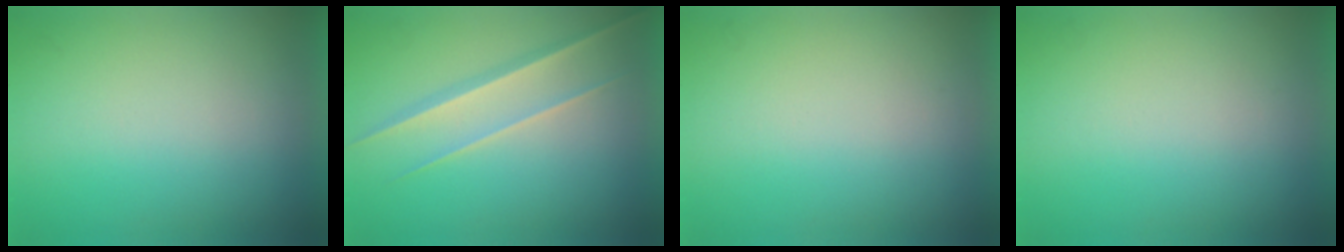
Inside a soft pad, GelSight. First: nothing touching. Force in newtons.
{"total": 1.5}
{"total": 0.0}
{"total": 0.0}